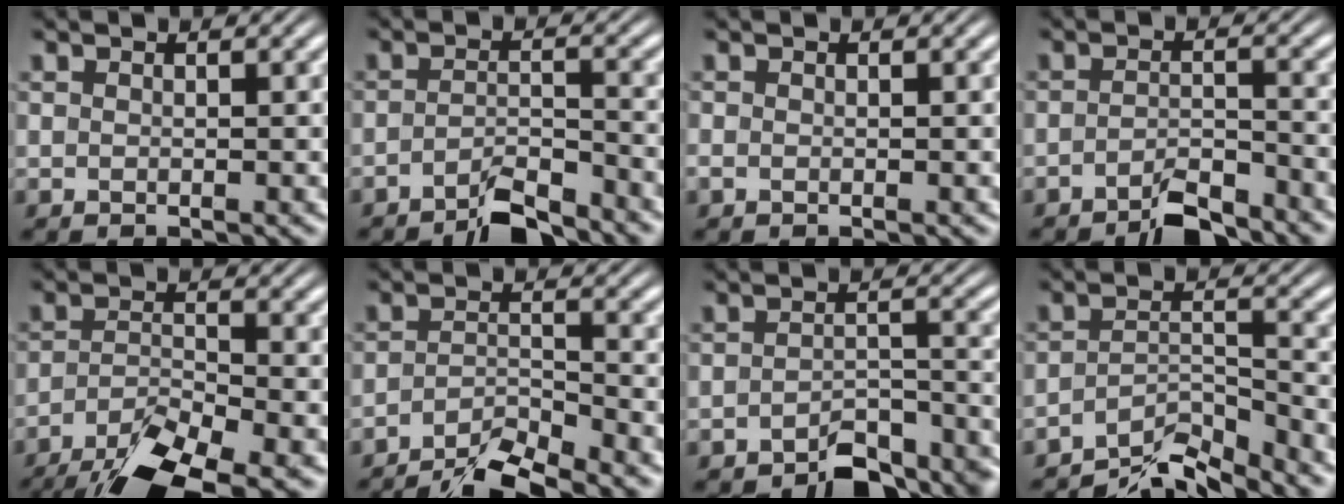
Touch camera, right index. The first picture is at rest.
{"total": 4.1, "force": [-3.8, 0.4, 1.5], "torque": [-0.014, -0.008, -0.065]}
{"total": 0.9, "force": [-0.5, 0.6, 0.3], "torque": [-0.012, -0.008, -0.006]}
{"total": 3.5, "force": [-3.2, 0.4, 1.3], "torque": [-0.011, -0.005, -0.059]}
{"total": 7.8, "force": [-5.7, 2.6, 4.6], "torque": [-0.067, -0.019, -0.081]}
{"total": 7.6, "force": [-6.8, 1.9, 2.7], "torque": [-0.028, -0.019, -0.103]}
{"total": 6.8, "force": [-6.0, 2.2, 2.5], "torque": [-0.022, -0.012, -0.094]}
{"total": 6.4, "force": [-5.4, 1.9, 2.8], "torque": [-0.033, -0.017, -0.086]}